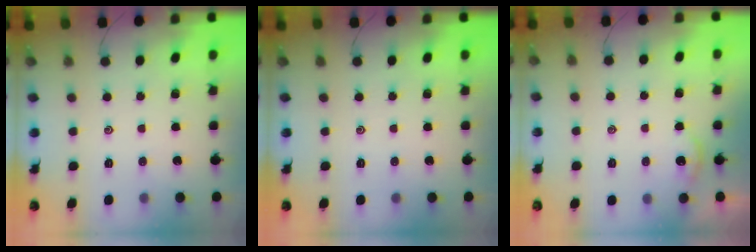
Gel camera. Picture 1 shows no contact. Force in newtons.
{"total": 0.0}
{"total": 2.2, "press": 2.2, "slide": 0.3}